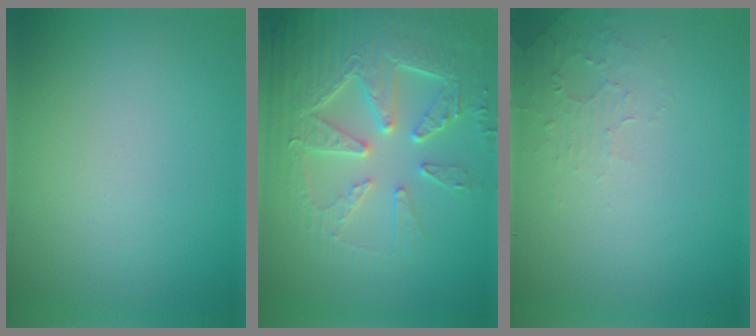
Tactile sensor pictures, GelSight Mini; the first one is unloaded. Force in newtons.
{"total": 7.1, "press": 5.9, "slide": 3.9}
{"total": 1.6, "press": 1.6, "slide": 0.4}